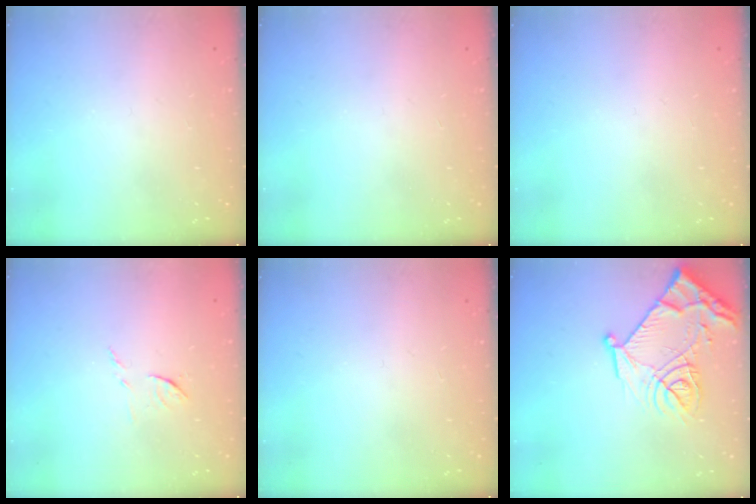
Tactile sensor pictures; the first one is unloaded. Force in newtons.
{"total": 0.0}
{"total": 0.0}
{"total": 6.7, "press": 6.7, "slide": 0.5}
{"total": 0.0}
{"total": 16.3, "press": 16.3, "slide": 1.8}